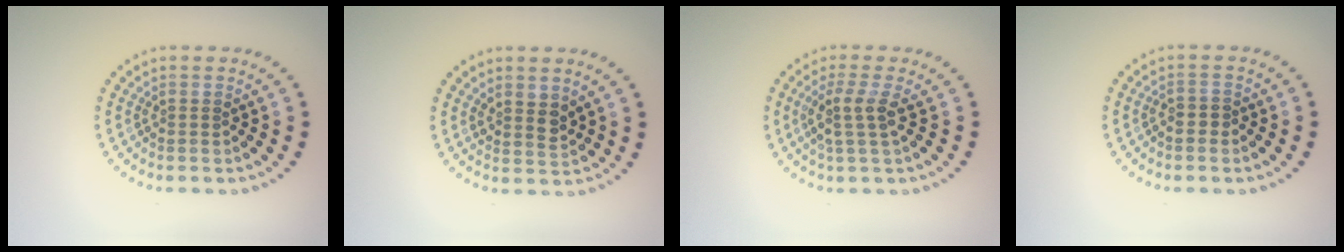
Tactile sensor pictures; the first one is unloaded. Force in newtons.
{"total": 1.8, "press": 1.6, "slide": 1.0}
{"total": 2.6, "press": 2.0, "slide": 1.6}
{"total": 0.8, "press": 0.7, "slide": 0.5}